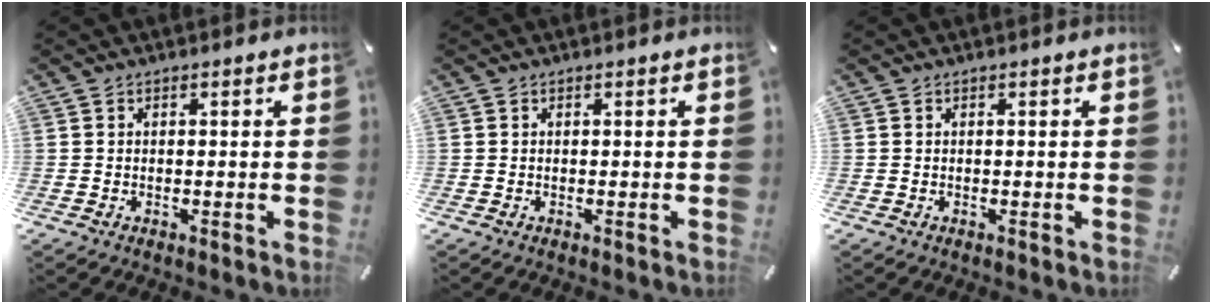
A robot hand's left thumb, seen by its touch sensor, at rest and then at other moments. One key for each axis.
{"total": 0.0}
{"total": 0.0}